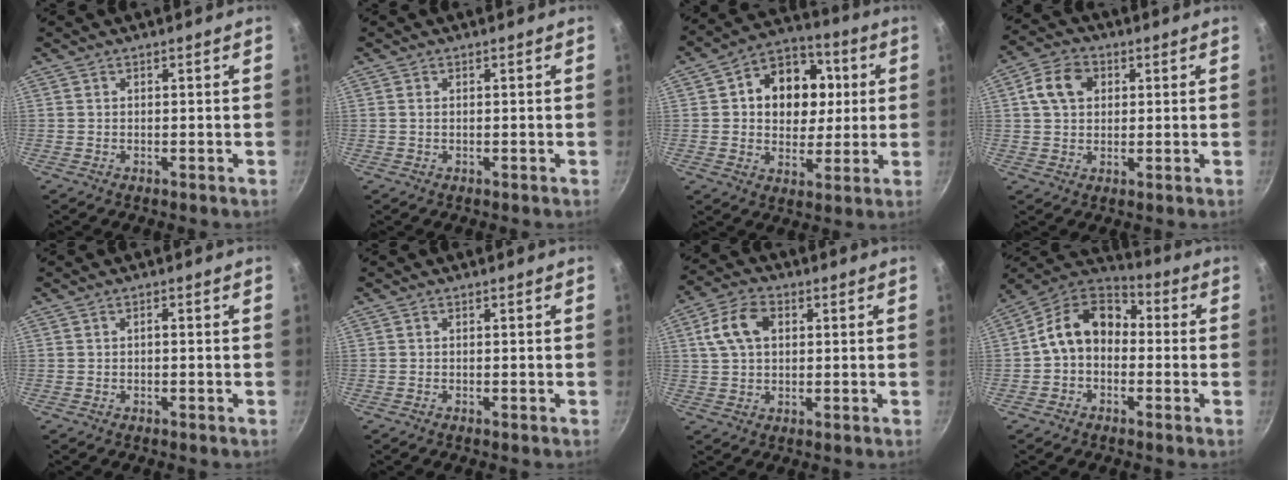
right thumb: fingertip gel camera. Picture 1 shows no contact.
{"total": 0.6, "force": [0.1, 0.3, 0.5], "torque": [-0.009, 0.000, 0.001]}
{"total": 15.7, "force": [2.7, 12.2, 9.5], "torque": [-0.108, 0.010, 0.033]}
{"total": 7.7, "force": [2.0, 5.9, 4.5], "torque": [-0.068, 0.011, 0.026]}
{"total": 0.7, "force": [-0.2, 0.3, 0.6], "torque": [-0.015, 0.007, -0.004]}
{"total": 0.0}
{"total": 8.6, "force": [2.1, 5.8, 6.0], "torque": [-0.106, 0.015, 0.033]}
{"total": 12.3, "force": [-0.3, 9.2, 8.2], "torque": [-0.109, 0.044, -0.029]}